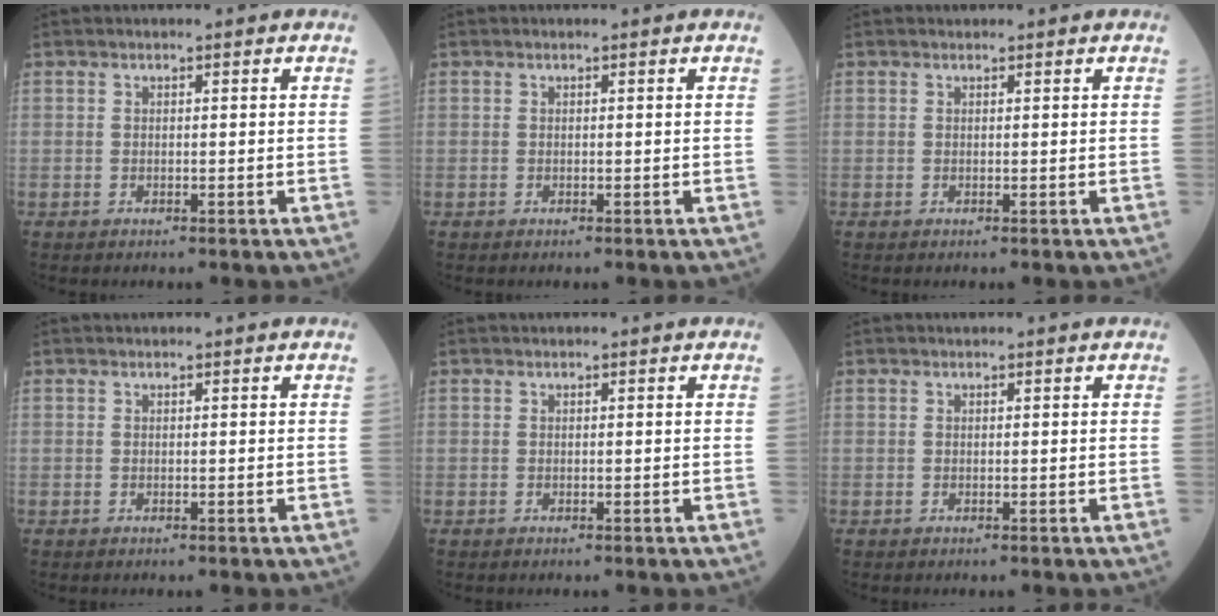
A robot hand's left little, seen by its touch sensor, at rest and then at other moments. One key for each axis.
{"total": 0.0}
{"total": 0.0}
{"total": 0.0}
{"total": 0.0}
{"total": 0.0}